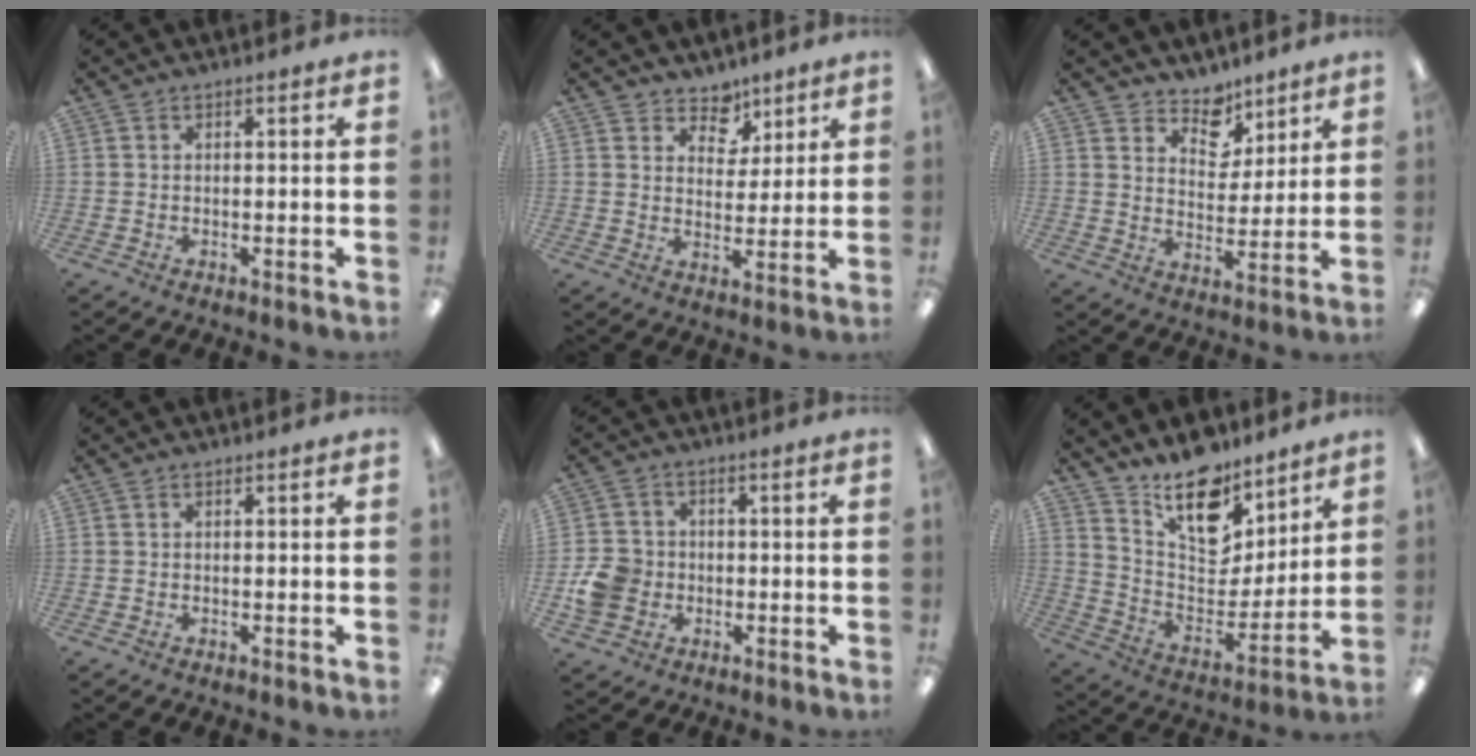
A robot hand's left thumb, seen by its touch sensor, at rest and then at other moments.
{"total": 6.4, "force": [4.8, 4.2, 0.6], "torque": [-0.006, -0.035, 0.086]}
{"total": 8.1, "force": [6.5, 4.7, 1.5], "torque": [-0.020, -0.048, 0.119]}
{"total": 0.0}
{"total": 7.6, "force": [-1.5, 6.9, 3.0], "torque": [-0.061, 0.014, -0.026]}
{"total": 17.6, "force": [13.1, 9.0, 7.7], "torque": [-0.124, -0.102, 0.239]}